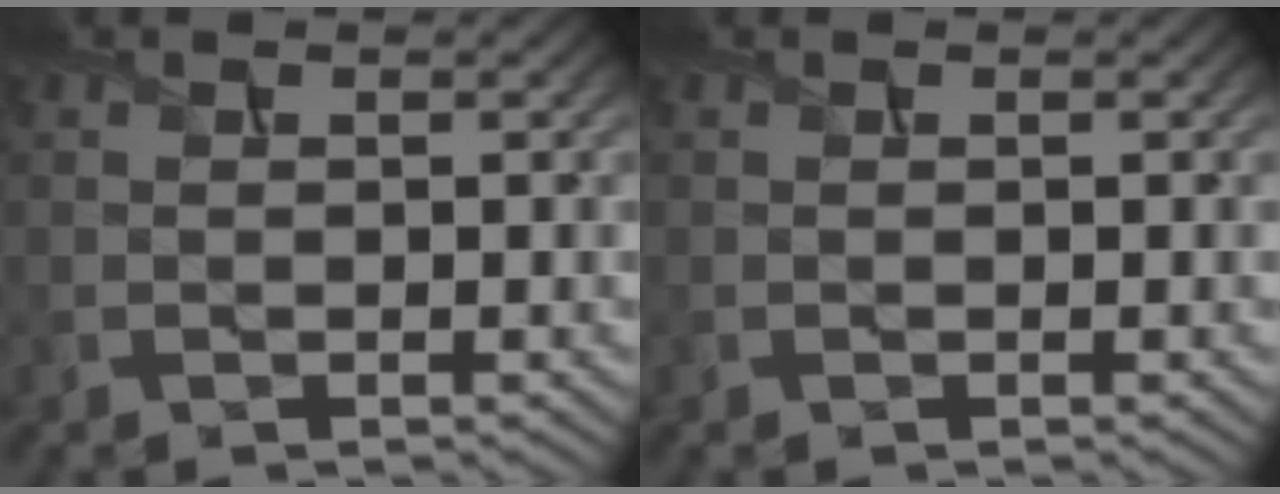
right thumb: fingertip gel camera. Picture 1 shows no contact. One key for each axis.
{"total": 0.0}